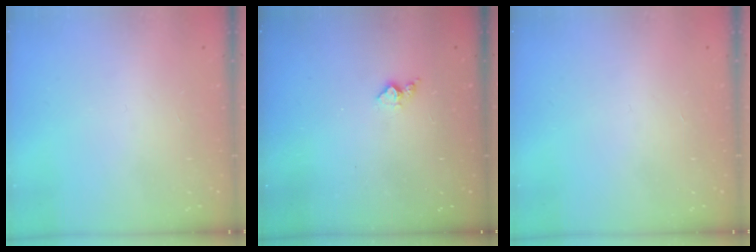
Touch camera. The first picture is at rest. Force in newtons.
{"total": 5.2, "press": 5.1, "slide": 0.5}
{"total": 0.0}